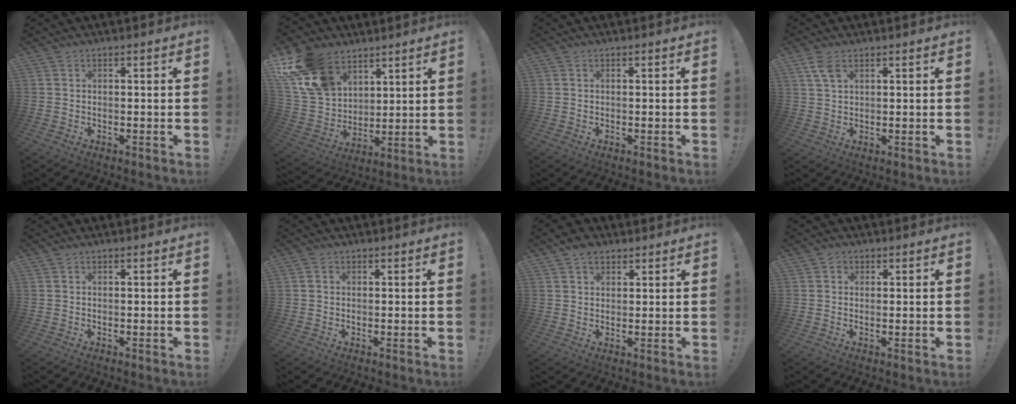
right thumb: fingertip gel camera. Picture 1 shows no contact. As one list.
[{"total": 18.0, "force": [10.9, 11.6, 8.4], "torque": [-0.166, -0.059, 0.213]}, {"total": 0.0}, {"total": 4.5, "force": [2.4, 2.2, 3.2], "torque": [-0.060, -0.006, 0.046]}, {"total": 0.0}, {"total": 0.6, "force": [0.0, 0.6, 0.1], "torque": [-0.005, 0.004, 0.001]}, {"total": 4.4, "force": [2.9, 2.9, 1.6], "torque": [-0.017, -0.012, 0.052]}, {"total": 1.2, "force": [0.8, 0.9, 0.3], "torque": [0.009, -0.003, 0.010]}]